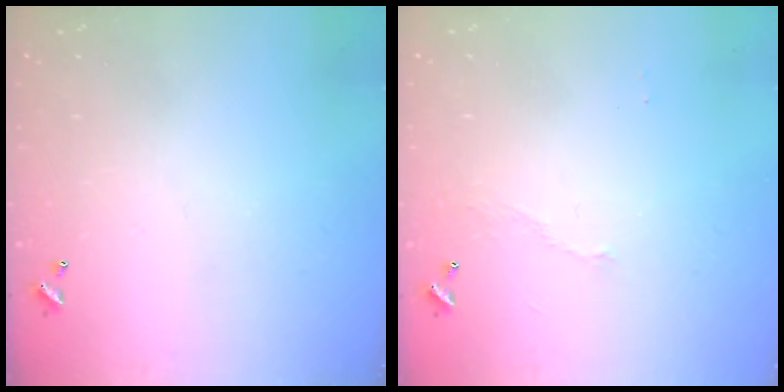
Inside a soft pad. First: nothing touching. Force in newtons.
{"total": 2.9, "press": 2.8, "slide": 0.6}